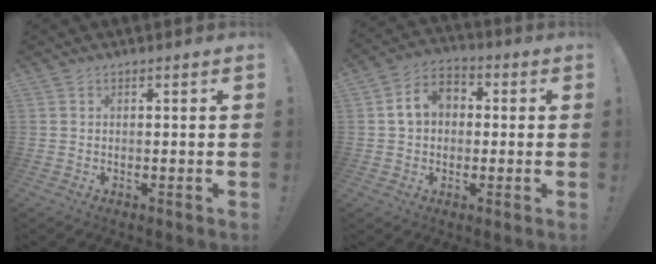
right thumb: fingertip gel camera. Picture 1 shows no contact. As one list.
[{"total": 8.7, "force": [1.4, 6.9, 5.2], "torque": [-0.081, 0.015, 0.029]}]